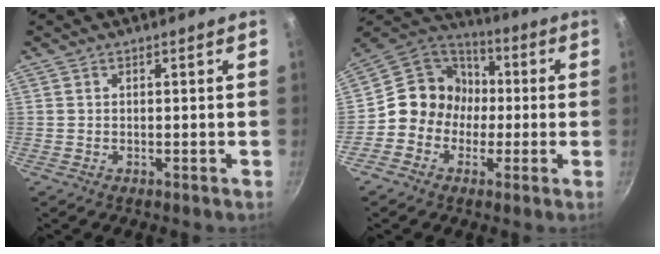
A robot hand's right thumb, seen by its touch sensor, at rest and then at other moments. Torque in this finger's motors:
{"motor_torque": [-0.25, 0.47, 0.72, -0.60, 0.04]}